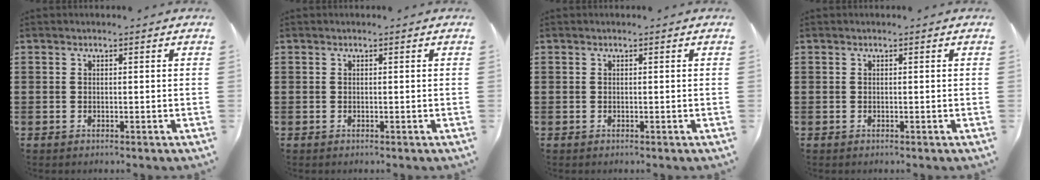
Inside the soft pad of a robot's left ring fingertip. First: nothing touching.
{"total": 0.0}
{"total": 0.0}
{"total": 0.0}